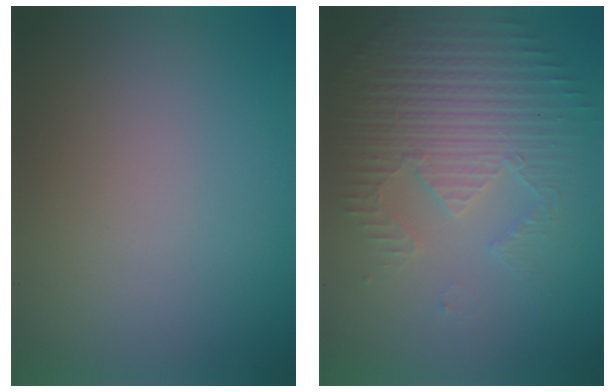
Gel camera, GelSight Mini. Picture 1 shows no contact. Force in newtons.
{"total": 3.8, "press": 3.6, "slide": 1.2}